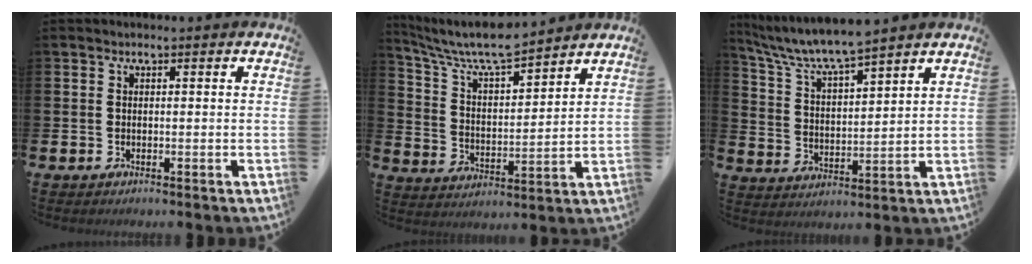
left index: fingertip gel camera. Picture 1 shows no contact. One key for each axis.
{"total": 8.0, "fx": 7.4, "fy": 1.0, "fz": 2.9, "tx": -0.091, "ty": -0.044, "tz": 0.130}
{"total": 4.4, "fx": 4.3, "fy": -0.2, "fz": 1.2, "tx": -0.043, "ty": -0.016, "tz": 0.077}